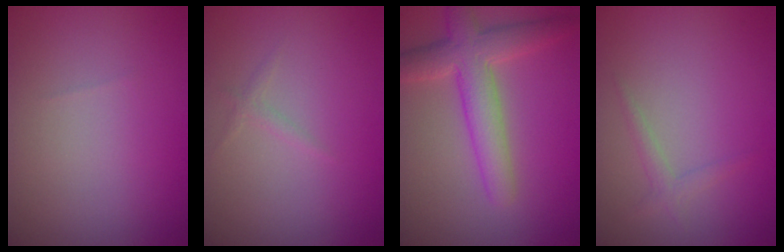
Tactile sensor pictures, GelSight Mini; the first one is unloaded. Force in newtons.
{"total": 0.7, "press": 0.7, "slide": 0.0}
{"total": 5.4, "press": 5.4, "slide": 0.1}
{"total": 1.2, "press": 1.2, "slide": 0.0}